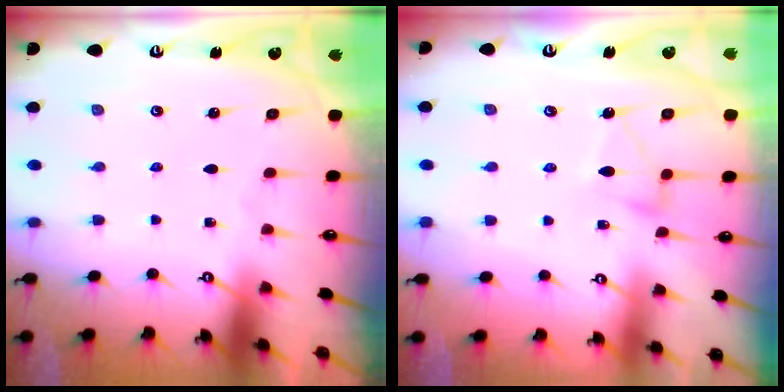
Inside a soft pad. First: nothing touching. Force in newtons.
{"total": 7.4, "press": 7.4, "slide": 0.5}